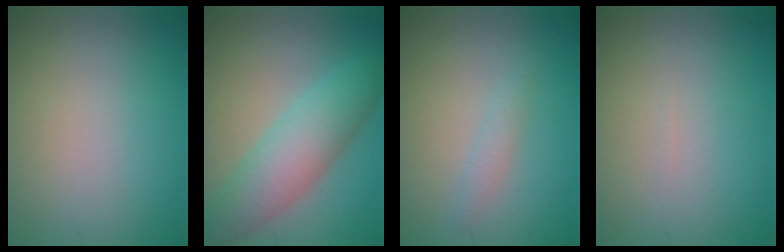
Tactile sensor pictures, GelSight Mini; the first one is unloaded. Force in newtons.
{"total": 5.8, "press": 5.8, "slide": 0.2}
{"total": 1.1, "press": 1.1, "slide": 0.1}
{"total": 0.0}